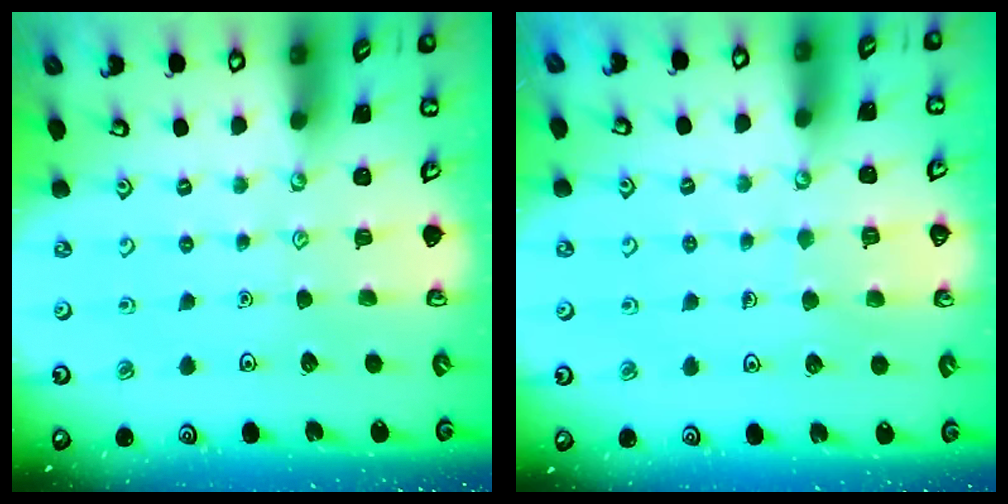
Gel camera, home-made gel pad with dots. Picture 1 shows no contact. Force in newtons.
{"total": 6.0, "press": 6.0, "slide": 0.5}